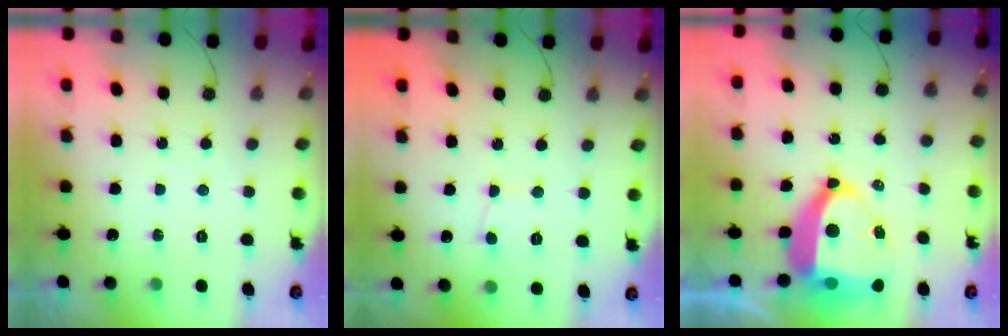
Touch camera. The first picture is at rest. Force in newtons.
{"total": 2.1, "press": 2.1, "slide": 0.2}
{"total": 15.4, "press": 15.3, "slide": 1.8}